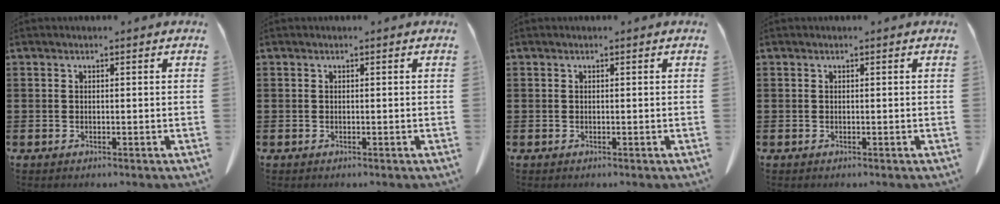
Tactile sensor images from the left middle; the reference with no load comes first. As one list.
[{"total": 0.0}, {"total": 0.0}, {"total": 0.0}]